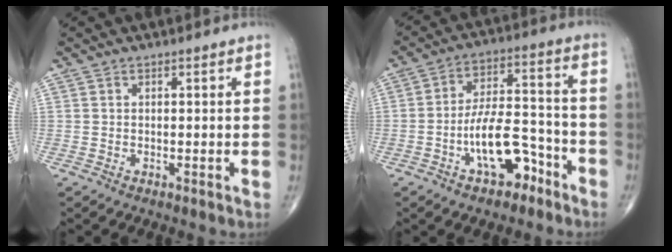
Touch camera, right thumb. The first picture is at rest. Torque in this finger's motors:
{"motor_torque": [3.37, 1.65, 1.68, -1.06, 0.52]}